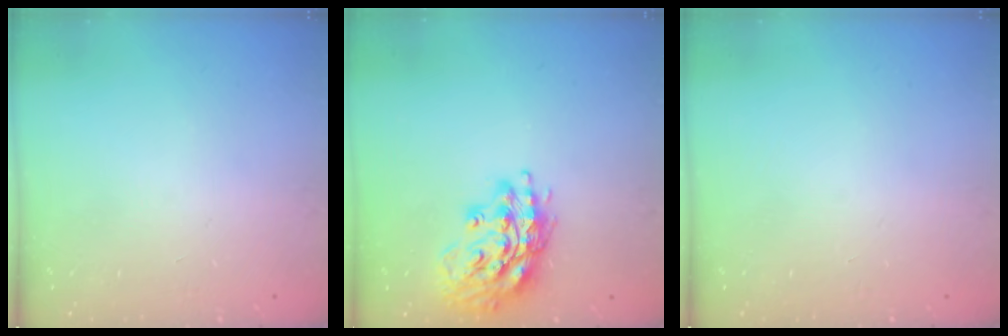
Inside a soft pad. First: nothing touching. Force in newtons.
{"total": 16.7, "press": 16.5, "slide": 2.3}
{"total": 0.0}